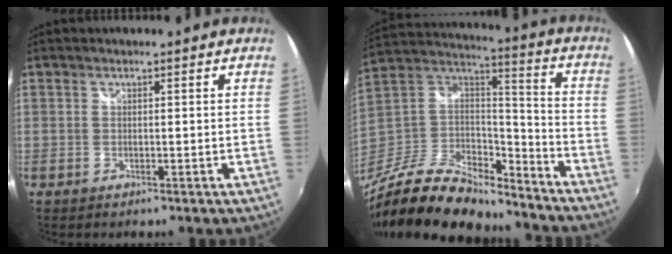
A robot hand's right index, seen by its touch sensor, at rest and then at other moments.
{"total": 28.1, "force": [-21.6, 11.0, 14.2], "torque": [-0.296, 0.001, -0.358]}